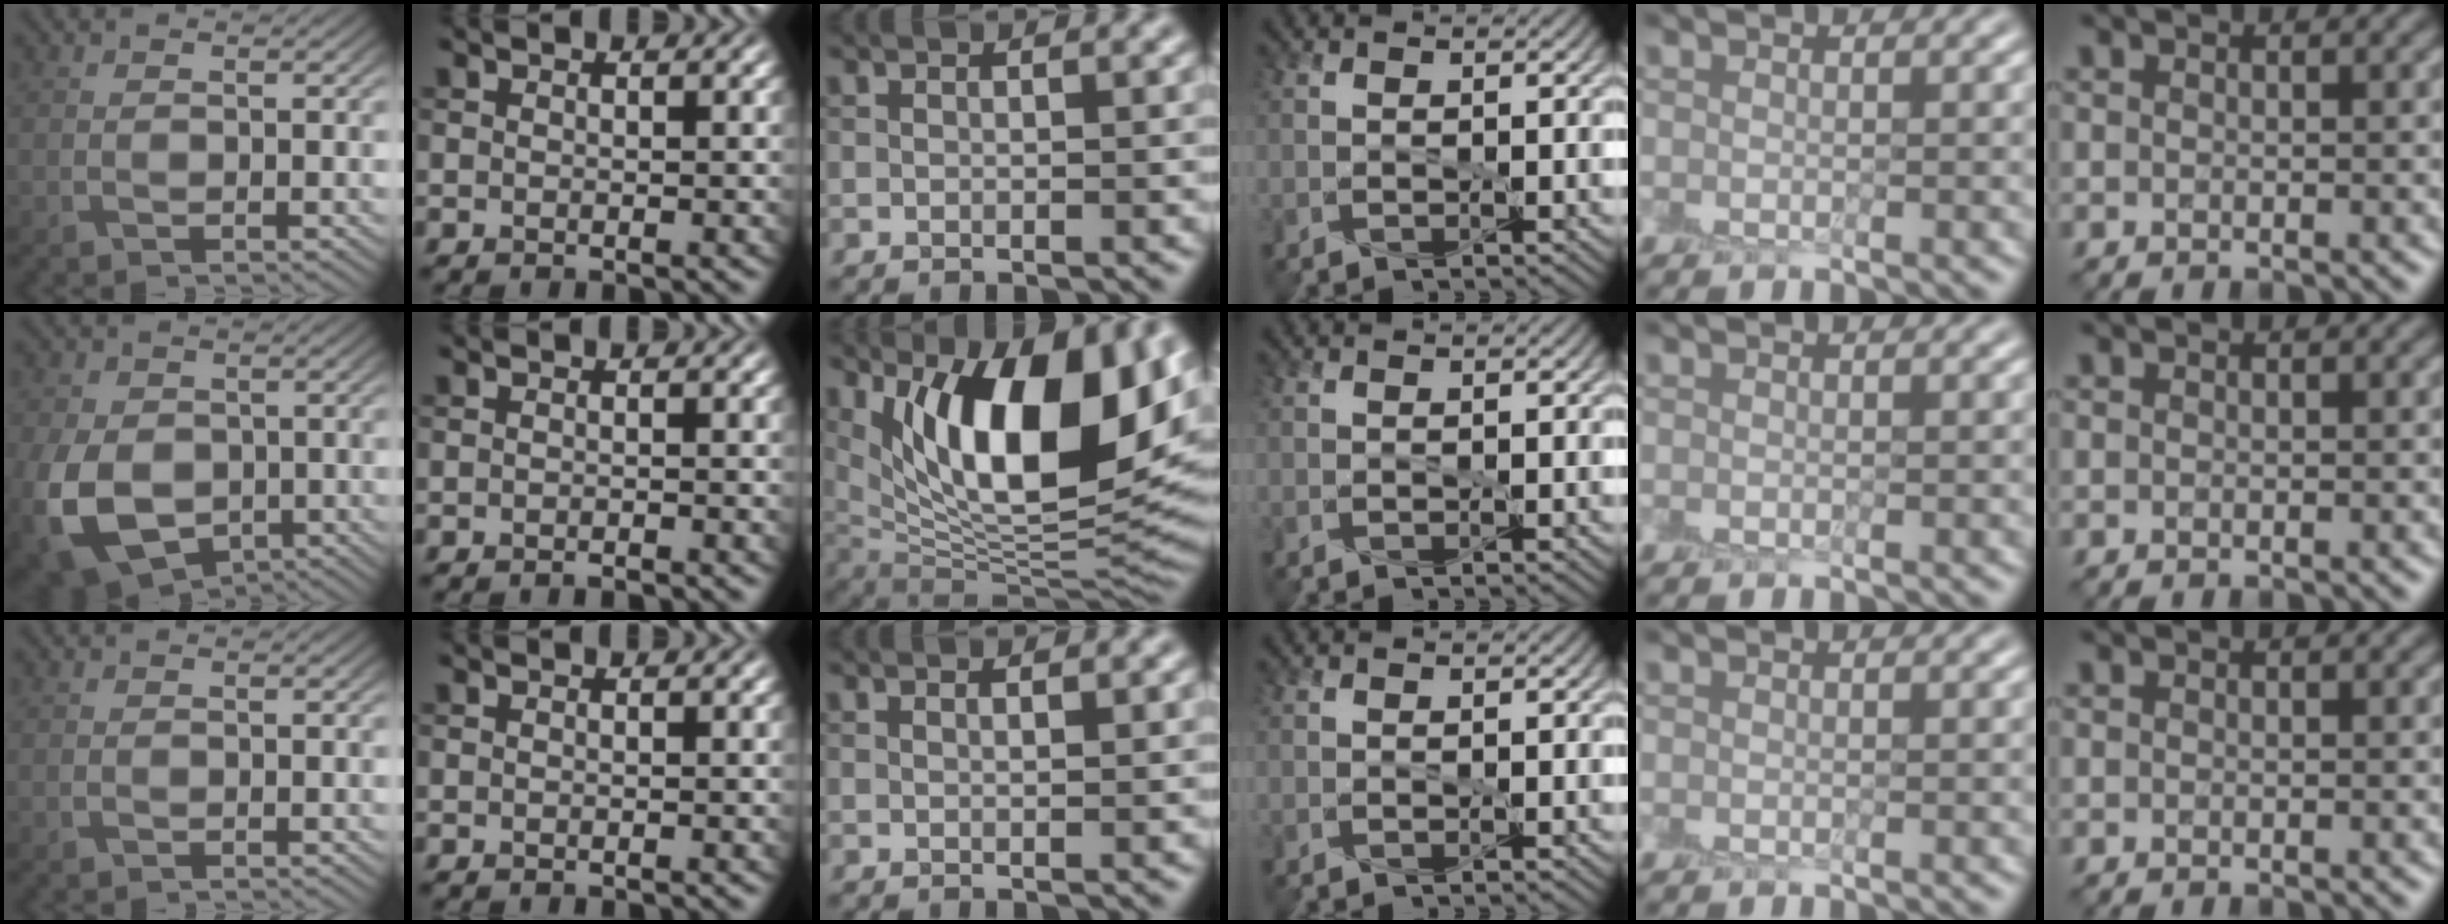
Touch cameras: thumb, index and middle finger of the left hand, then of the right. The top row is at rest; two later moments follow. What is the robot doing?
{"motion": "peel", "object": "sticky note"}